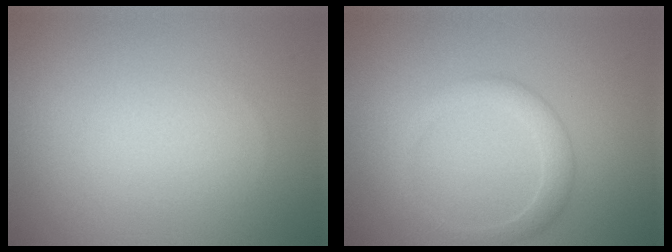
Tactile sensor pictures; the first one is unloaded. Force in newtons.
{"total": 2.2, "press": 2.2, "slide": 0.1}